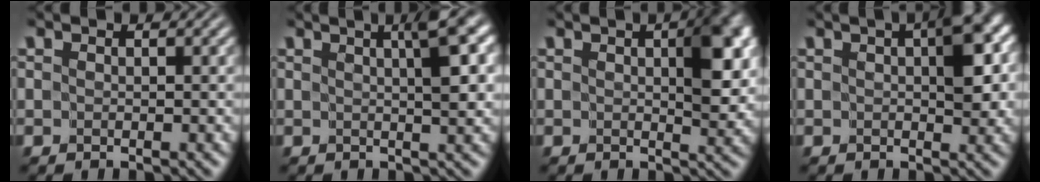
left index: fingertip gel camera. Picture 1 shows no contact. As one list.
[{"total": 4.0, "force": [1.4, 0.4, 3.7], "torque": [-0.042, 0.006, 0.020]}, {"total": 5.0, "force": [1.1, 2.2, 4.3], "torque": [-0.056, 0.000, 0.018]}, {"total": 4.4, "force": [0.9, 1.9, 3.9], "torque": [-0.049, 0.008, 0.009]}]